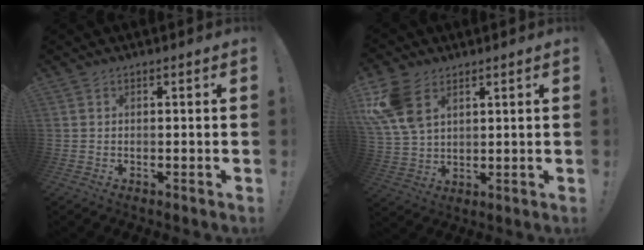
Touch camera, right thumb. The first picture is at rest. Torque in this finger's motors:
{"motor_torque": [0.41, 0.41, 0.26, 0.54, 0.17]}